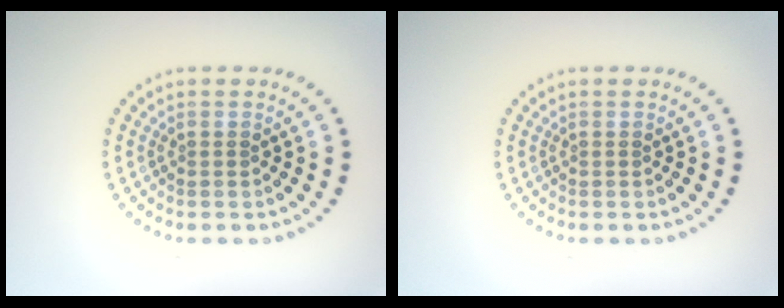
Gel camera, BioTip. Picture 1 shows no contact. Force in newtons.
{"total": 0.0}